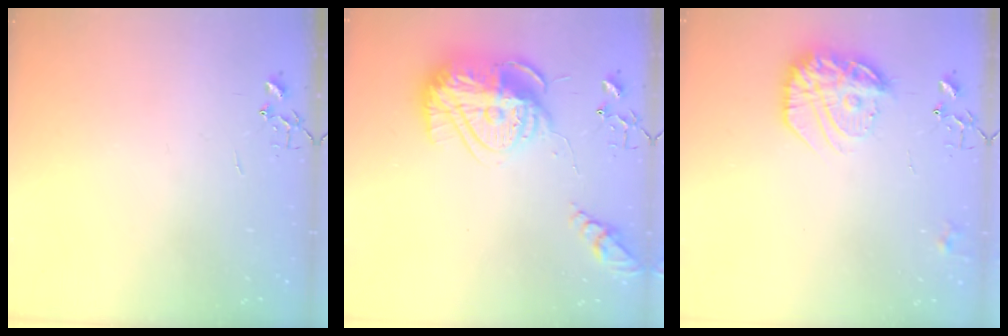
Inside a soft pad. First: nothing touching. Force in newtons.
{"total": 18.9, "press": 18.9, "slide": 1.6}
{"total": 17.3, "press": 17.3, "slide": 1.3}